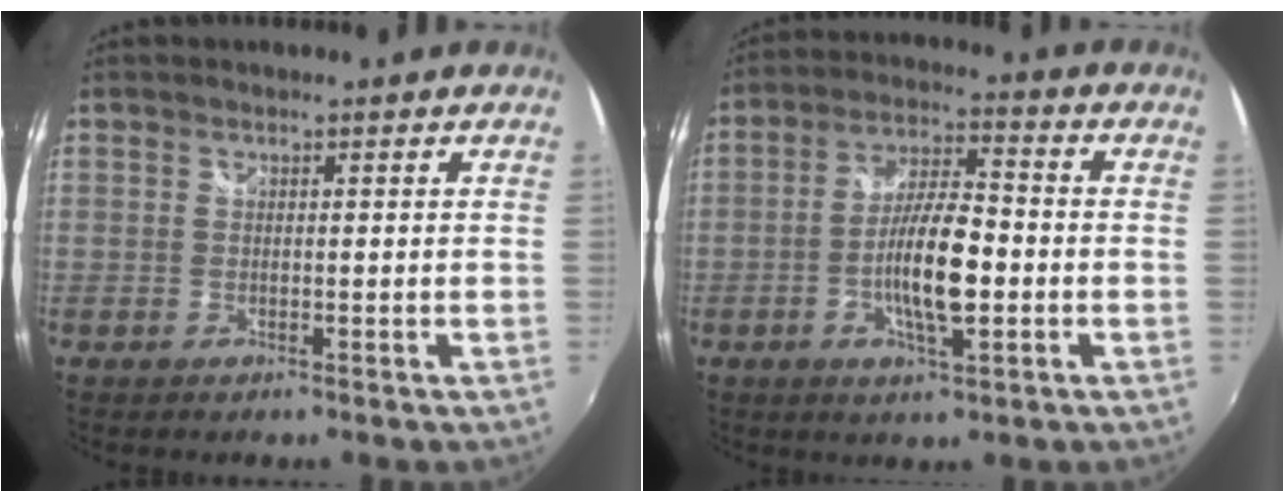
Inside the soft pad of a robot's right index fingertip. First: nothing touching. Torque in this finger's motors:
{"motor_torque": [0.71, 0.07, 0.62, 0.17]}